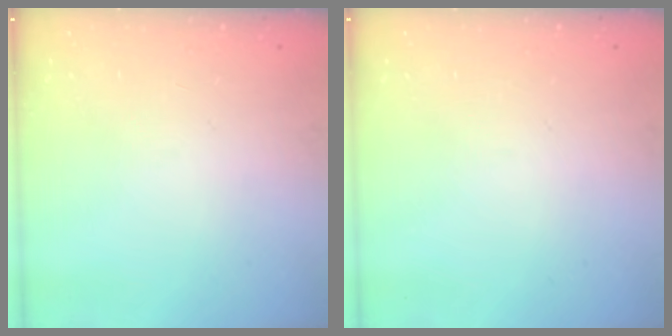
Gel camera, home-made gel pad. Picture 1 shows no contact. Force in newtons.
{"total": 0.0}